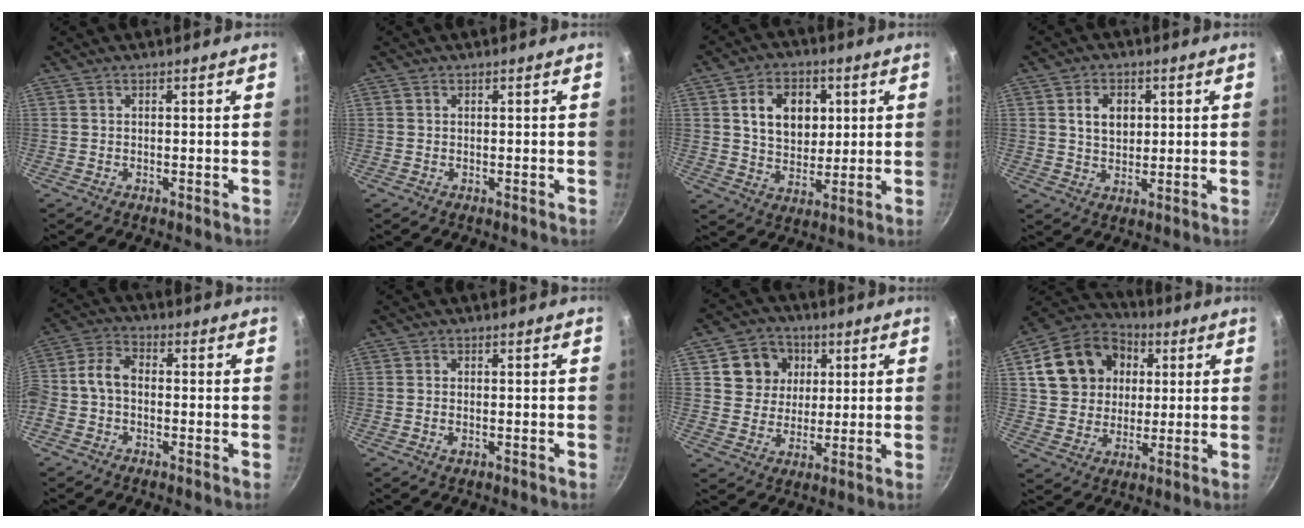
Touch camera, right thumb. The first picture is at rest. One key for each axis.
{"total": 0.0}
{"total": 11.9, "fx": 3.0, "fy": 8.9, "fz": 7.3, "tx": -0.083, "ty": -0.006, "tz": 0.049}
{"total": 6.2, "fx": 1.5, "fy": 4.6, "fz": 3.9, "tx": -0.047, "ty": -0.003, "tz": 0.027}
{"total": 7.0, "fx": -1.3, "fy": 4.9, "fz": 4.8, "tx": -0.099, "ty": 0.034, "tz": -0.041}
{"total": 1.2, "fx": -0.4, "fy": 0.6, "fz": 1.0, "tx": -0.022, "ty": 0.000, "tz": -0.008}
{"total": 9.8, "fx": 3.1, "fy": 8.6, "fz": 3.3, "tx": -0.022, "ty": 0.001, "tz": 0.050}
{"total": 17.0, "fx": 4.2, "fy": 14.2, "fz": 8.3, "tx": -0.135, "ty": 0.021, "tz": 0.071}